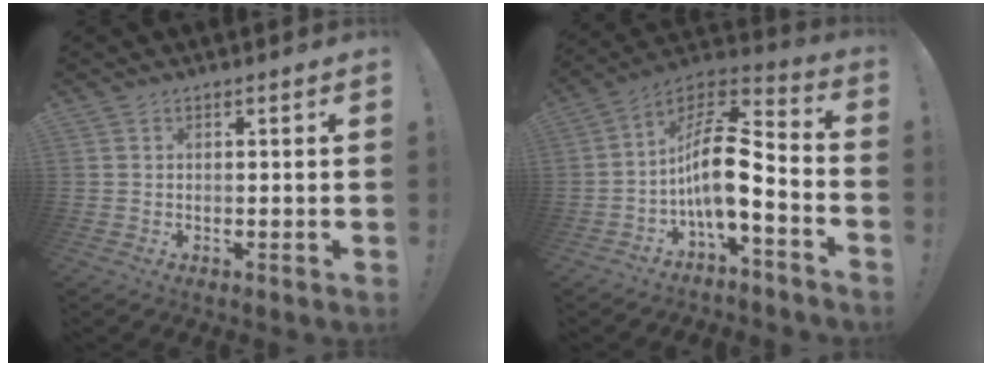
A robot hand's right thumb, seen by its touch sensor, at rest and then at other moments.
{"total": 14.9, "force": [-2.1, 6.2, 13.4], "torque": [-0.253, 0.009, -0.034]}